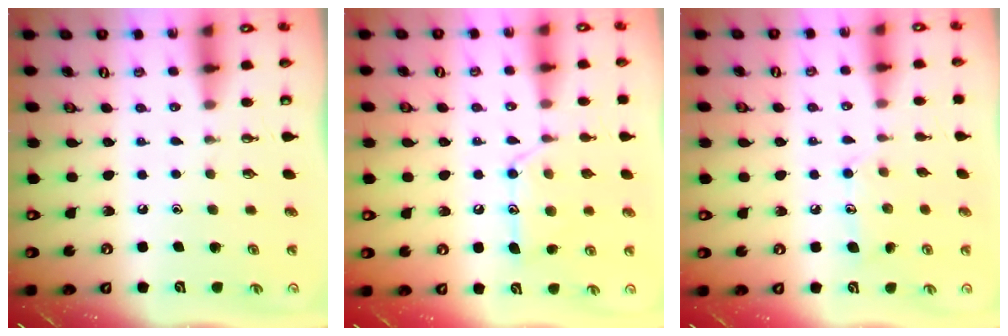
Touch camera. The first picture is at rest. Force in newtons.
{"total": 13.7, "press": 13.7, "slide": 0.9}
{"total": 9.7, "press": 9.6, "slide": 0.7}